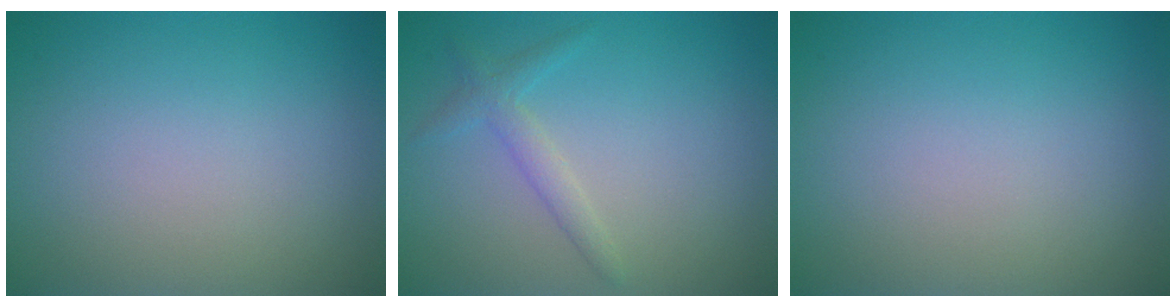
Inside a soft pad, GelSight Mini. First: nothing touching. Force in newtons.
{"total": 1.7, "press": 1.7, "slide": 0.1}
{"total": 0.0}